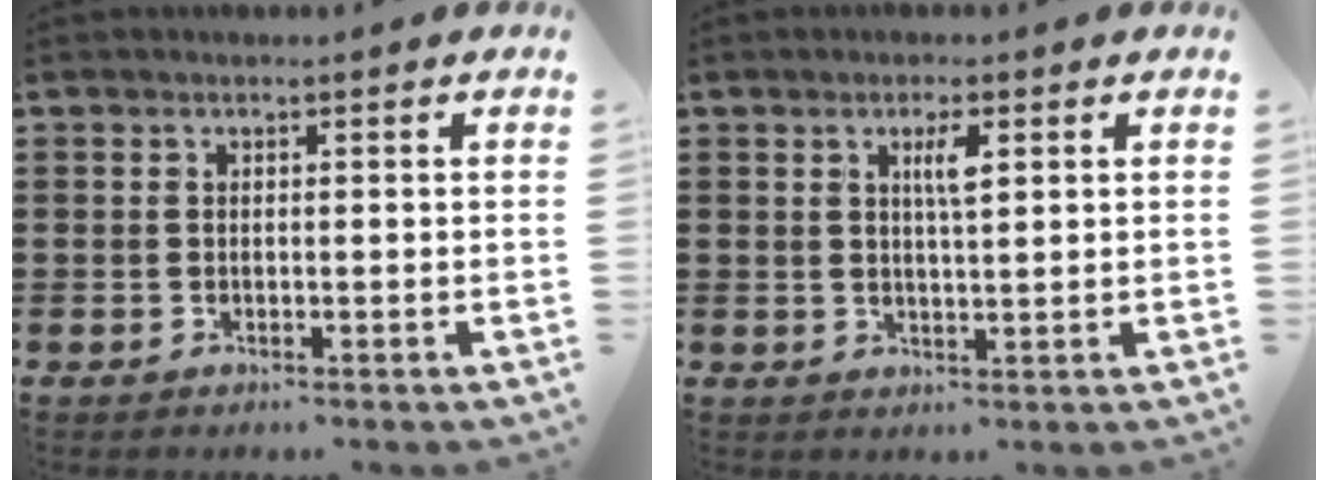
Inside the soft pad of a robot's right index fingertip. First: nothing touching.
{"total": 3.2, "force": [1.2, 0.7, 2.9], "torque": [-0.052, 0.002, 0.016]}